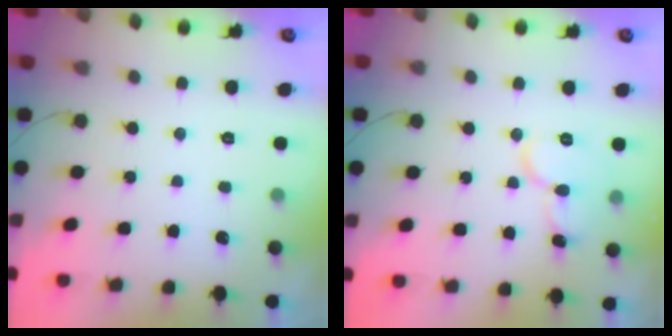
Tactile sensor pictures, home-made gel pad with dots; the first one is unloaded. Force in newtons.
{"total": 8.9, "press": 8.8, "slide": 1.1}